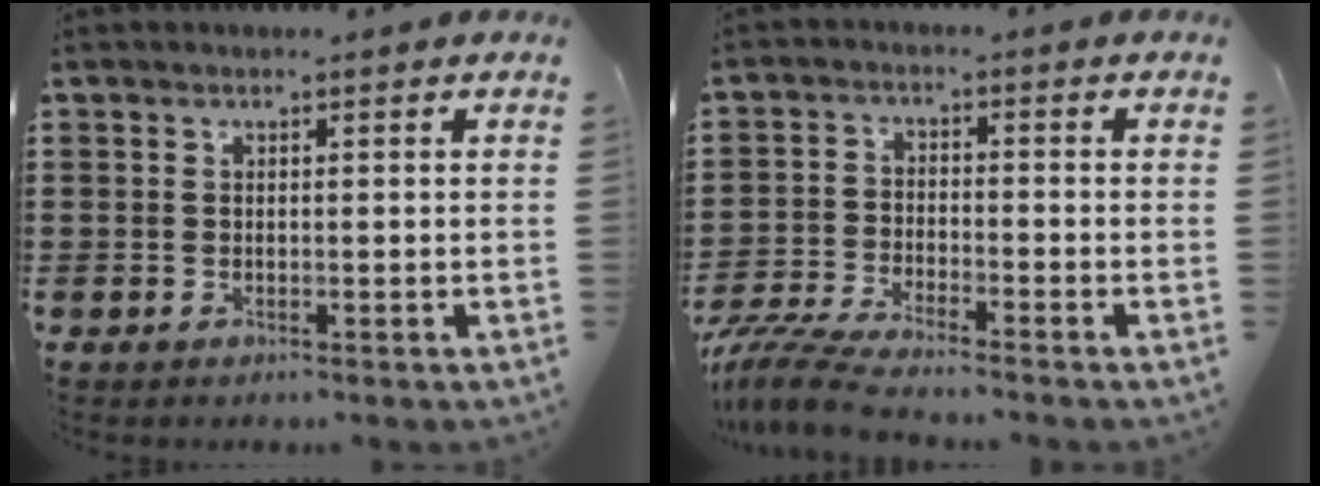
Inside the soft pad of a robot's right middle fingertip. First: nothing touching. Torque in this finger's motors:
{"motor_torque": [1.36, -0.77, 0.37, 0.14]}